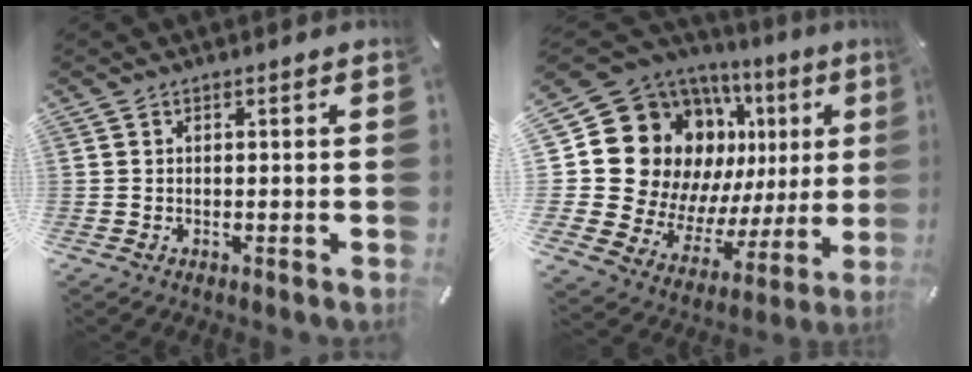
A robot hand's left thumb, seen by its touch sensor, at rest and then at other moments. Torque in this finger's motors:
{"motor_torque": [1.92, 3.09, 1.54, -1.23, 0.40]}